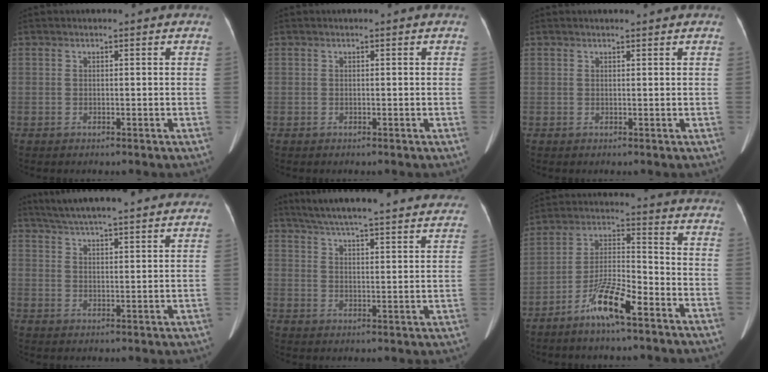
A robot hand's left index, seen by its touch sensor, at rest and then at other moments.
{"total": 0.0}
{"total": 1.4, "force": [1.3, 0.0, 0.4], "torque": [-0.009, 0.006, 0.021]}
{"total": 24.4, "force": [22.0, 2.7, 10.3], "torque": [-0.168, 0.010, 0.290]}
{"total": 34.0, "force": [30.9, 3.9, 13.6], "torque": [-0.223, -0.048, 0.382]}
{"total": 9.0, "force": [-5.8, 1.3, 6.8], "torque": [-0.141, -0.003, -0.110]}